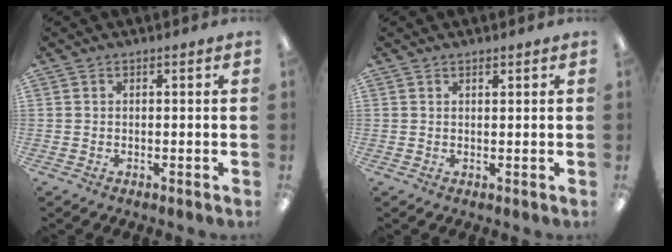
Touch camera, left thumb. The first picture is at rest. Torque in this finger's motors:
{"motor_torque": [-0.40, -0.37, 0.14, 0.03, -0.01]}